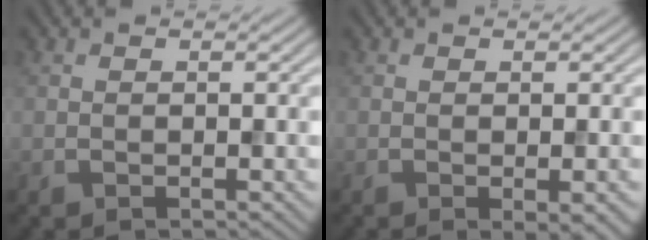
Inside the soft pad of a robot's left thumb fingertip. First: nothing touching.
{"total": 2.8, "force": [-0.9, 0.6, 2.6], "torque": [-0.040, -0.002, -0.012]}